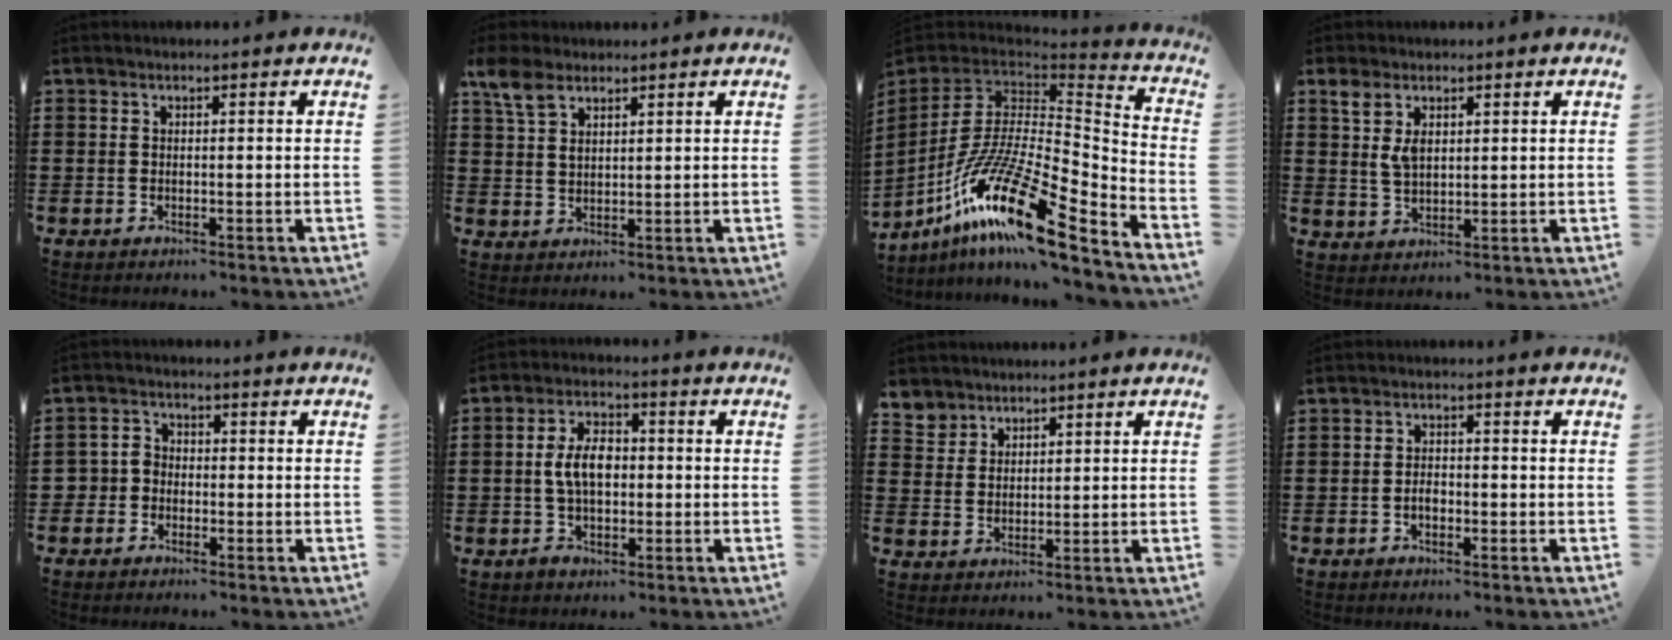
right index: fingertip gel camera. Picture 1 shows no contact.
{"total": 5.3, "force": [3.5, 2.9, 2.9], "torque": [-0.069, 0.008, 0.066]}
{"total": 20.3, "force": [-11.5, 5.4, 15.8], "torque": [-0.340, 0.014, -0.219]}
{"total": 4.5, "force": [1.9, 2.4, 3.3], "torque": [-0.074, 0.009, 0.033]}
{"total": 2.8, "force": [-1.7, 2.2, 0.2], "torque": [-0.021, 0.003, -0.043]}
{"total": 7.0, "force": [-0.4, 4.2, 5.6], "torque": [-0.118, 0.002, -0.016]}
{"total": 3.7, "force": [3.0, 2.1, -0.1], "torque": [-0.013, 0.005, 0.059]}
{"total": 1.8, "force": [-0.7, 1.1, 1.3], "torque": [-0.026, 0.003, -0.014]}